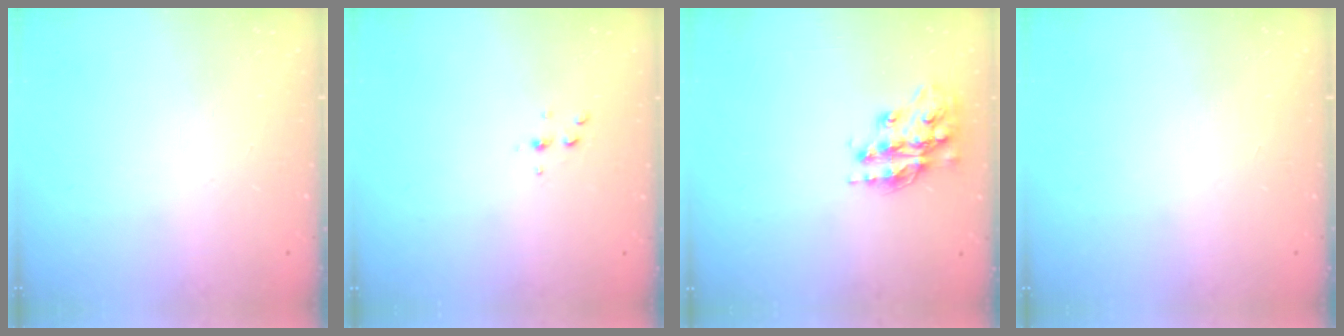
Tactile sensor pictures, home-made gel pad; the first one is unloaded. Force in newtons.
{"total": 2.5, "press": 2.4, "slide": 0.2}
{"total": 16.0, "press": 16.0, "slide": 1.2}
{"total": 0.0}